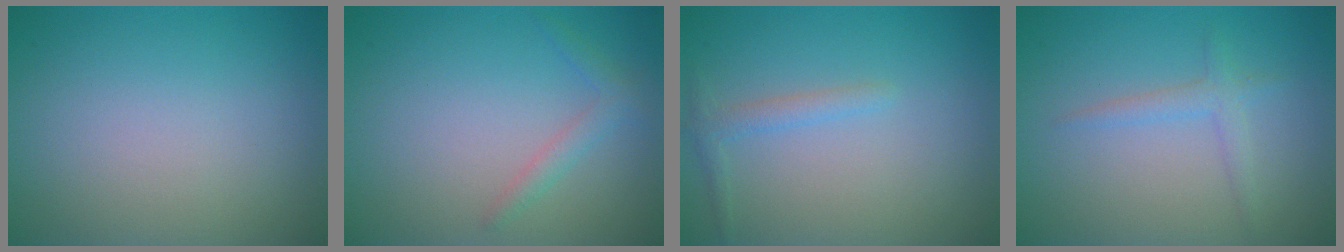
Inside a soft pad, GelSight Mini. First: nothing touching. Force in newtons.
{"total": 1.5, "press": 1.5, "slide": 0.1}
{"total": 1.3, "press": 1.3, "slide": 0.1}
{"total": 1.5, "press": 1.5, "slide": 0.1}